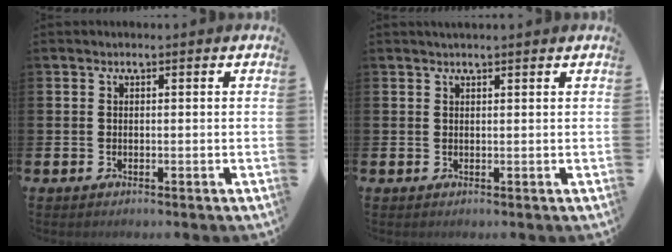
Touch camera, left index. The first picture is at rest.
{"total": 1.1, "force": [1.0, -0.1, 0.3], "torque": [-0.004, 0.000, 0.018]}